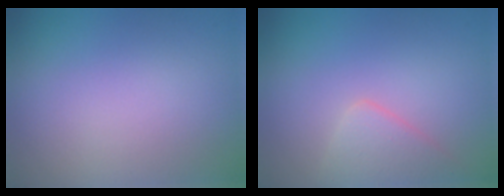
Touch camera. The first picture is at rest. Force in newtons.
{"total": 2.4, "press": 2.3, "slide": 0.2}